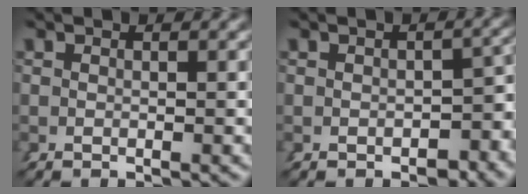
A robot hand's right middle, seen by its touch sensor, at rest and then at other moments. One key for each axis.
{"total": 2.3, "fx": -1.4, "fy": 1.2, "fz": 1.3, "tx": -0.011, "ty": -0.004, "tz": -0.021}